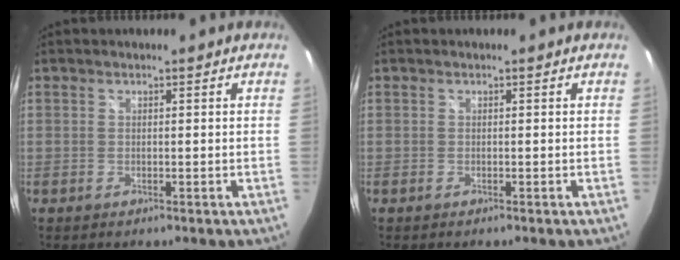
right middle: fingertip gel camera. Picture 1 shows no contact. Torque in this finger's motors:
{"motor_torque": [0.73, 0.58, 0.03, 0.02]}